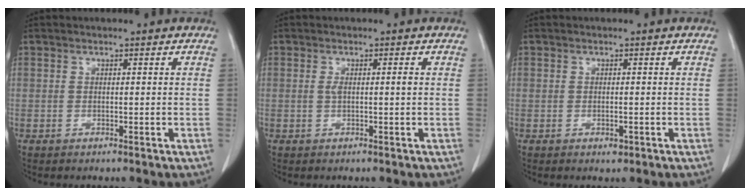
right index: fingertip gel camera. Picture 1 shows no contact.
{"total": 1.7, "force": [0.2, 0.1, 1.7], "torque": [-0.031, 0.003, 0.005]}
{"total": 1.2, "force": [-0.3, 0.7, 1.0], "torque": [-0.015, -0.002, -0.001]}